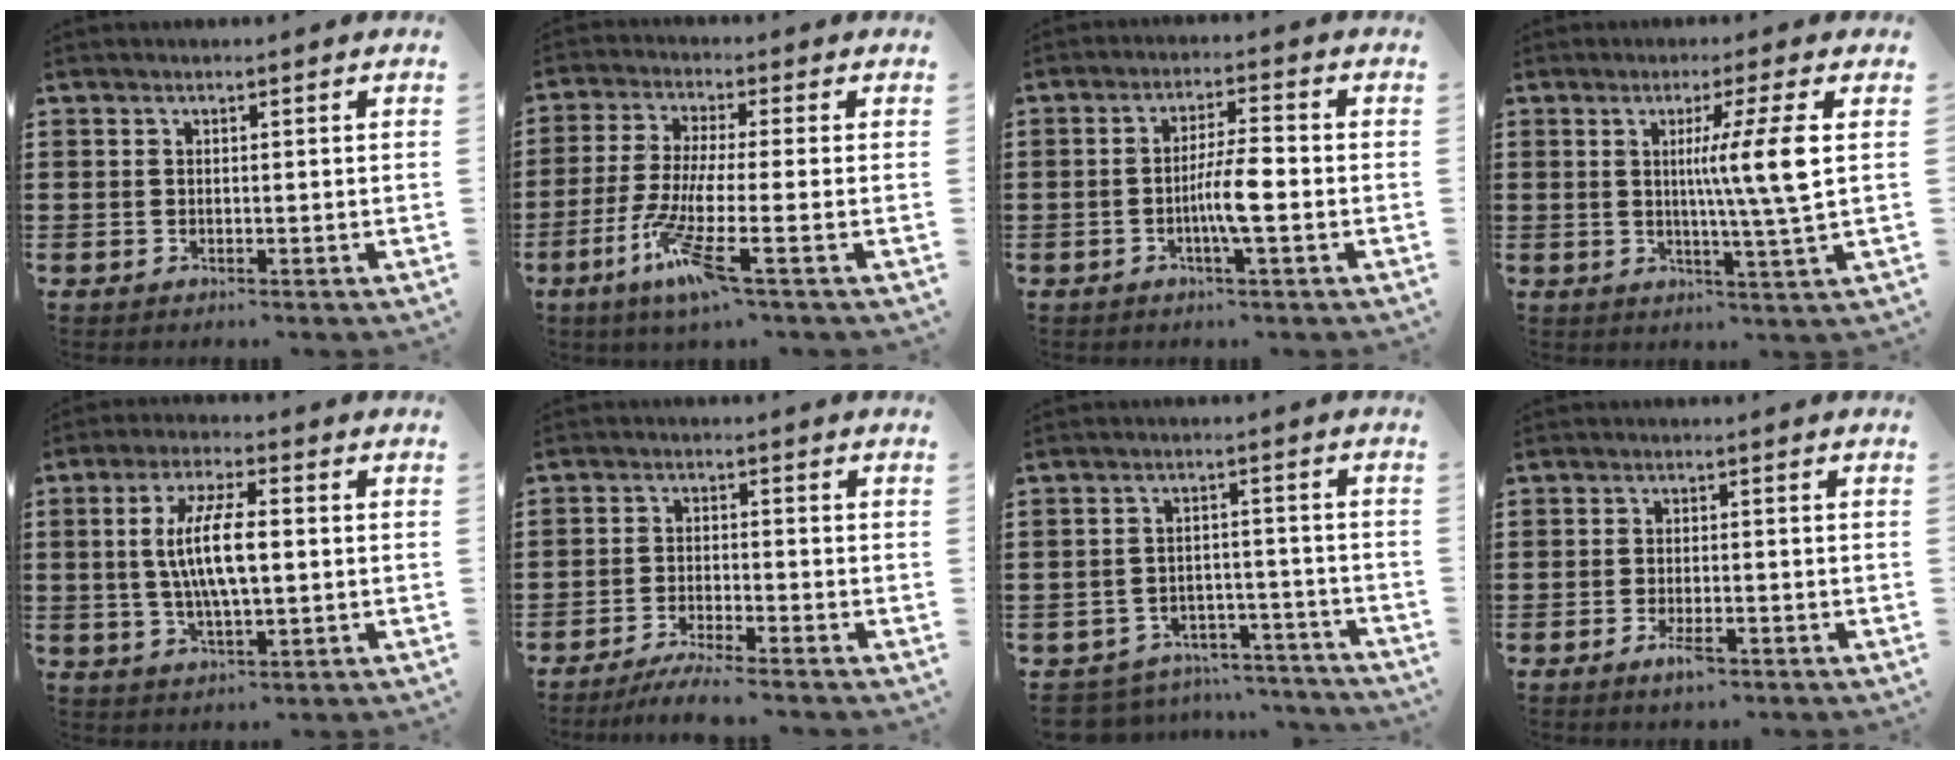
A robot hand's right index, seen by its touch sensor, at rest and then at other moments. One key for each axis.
{"total": 9.2, "fx": -4.4, "fy": 0.4, "fz": 8.1, "tx": -0.175, "ty": -0.016, "tz": -0.085}
{"total": 5.6, "fx": -1.5, "fy": 0.6, "fz": 5.4, "tx": -0.099, "ty": -0.002, "tz": -0.031}
{"total": 8.2, "fx": 1.2, "fy": -1.1, "fz": 8.0, "tx": -0.141, "ty": -0.008, "tz": 0.008}
{"total": 8.9, "fx": 0.4, "fy": 2.7, "fz": 8.4, "tx": -0.169, "ty": 0.005, "tz": 0.002}
{"total": 3.7, "fx": -3.5, "fy": -0.2, "fz": 1.0, "tx": -0.025, "ty": -0.007, "tz": -0.073}
{"total": 4.9, "fx": -4.8, "fy": 0.9, "fz": 0.5, "tx": -0.013, "ty": 0.010, "tz": -0.095}
{"total": 3.0, "fx": -1.7, "fy": 0.8, "fz": 2.3, "tx": -0.045, "ty": -0.004, "tz": -0.030}